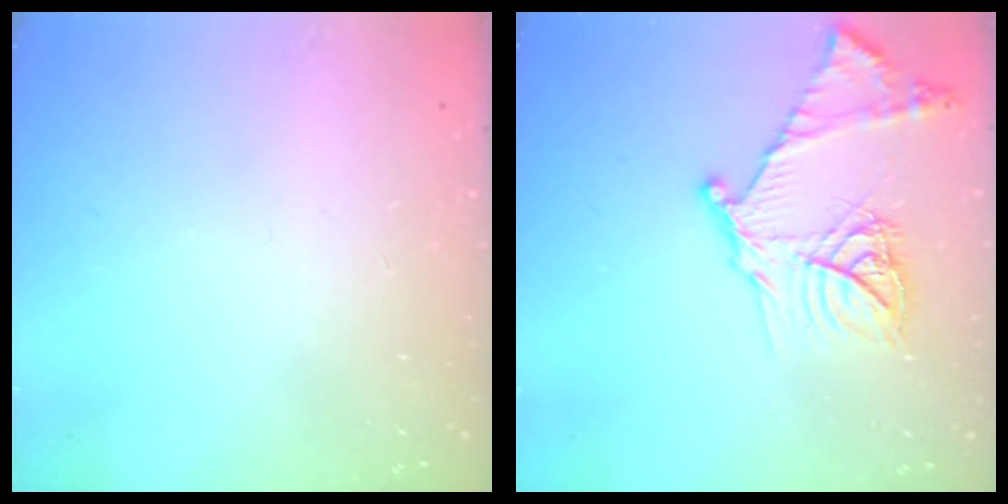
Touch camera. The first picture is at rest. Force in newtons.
{"total": 19.1, "press": 19.0, "slide": 1.7}